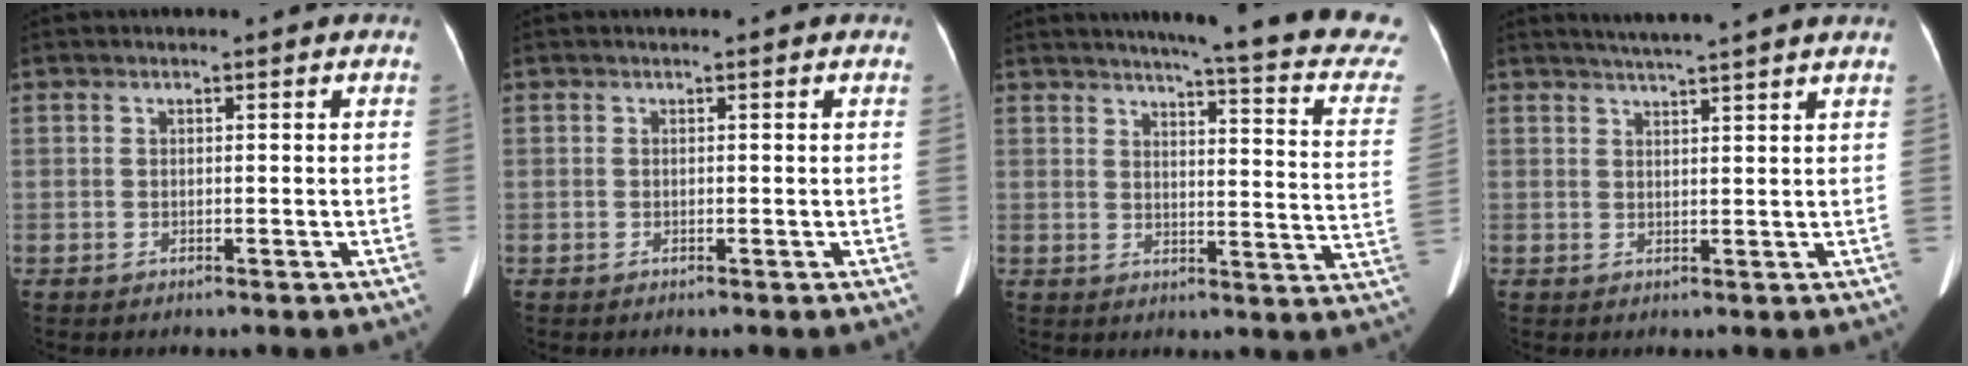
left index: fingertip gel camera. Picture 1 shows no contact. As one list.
[{"total": 0.0}, {"total": 21.6, "force": [18.9, 0.3, 10.5], "torque": [-0.136, -0.072, 0.205]}, {"total": 6.7, "force": [5.9, -1.1, 2.9], "torque": [-0.046, 0.019, 0.079]}]